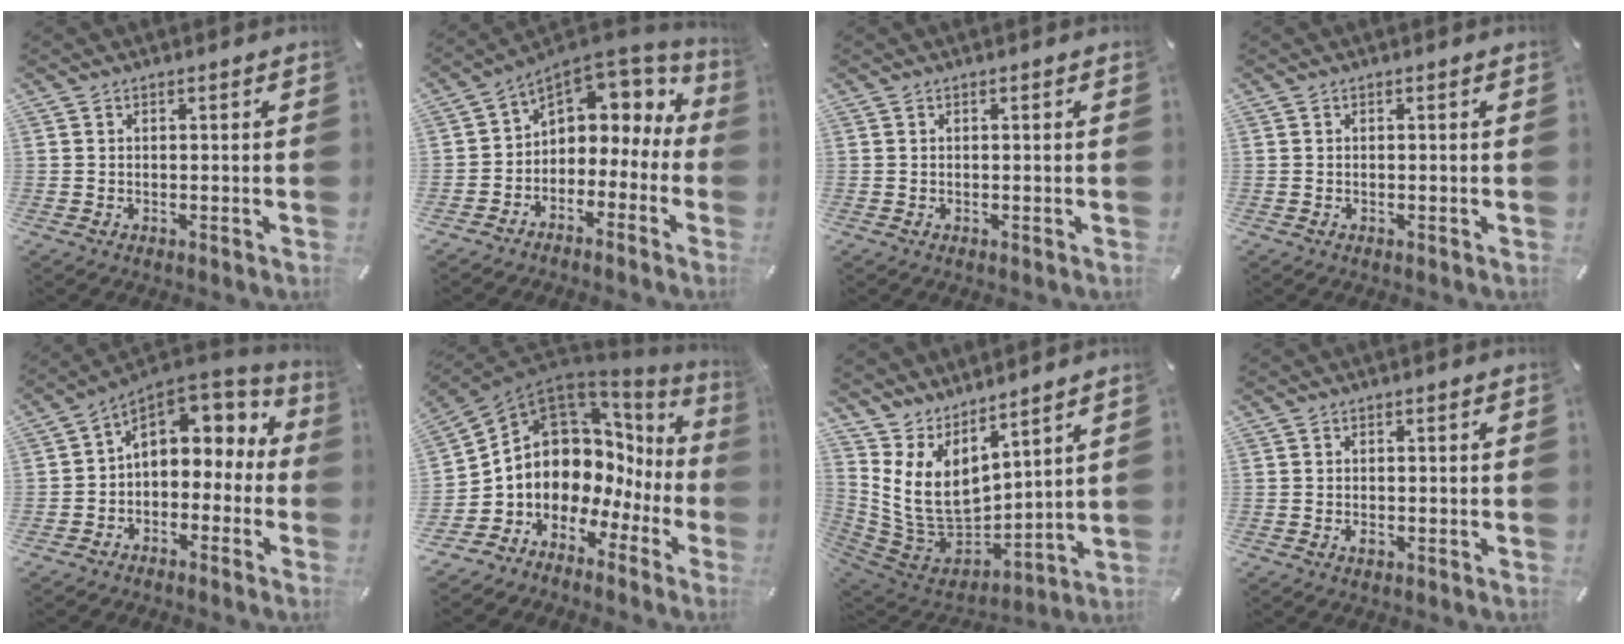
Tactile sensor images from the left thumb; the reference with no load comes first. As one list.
[{"total": 5.4, "force": [1.3, 4.9, 2.0], "torque": [-0.043, -0.022, 0.027]}, {"total": 0.0}, {"total": 0.0}, {"total": 8.8, "force": [3.3, 6.8, 4.5], "torque": [-0.070, -0.022, 0.062]}, {"total": 8.2, "force": [3.8, 6.9, 2.3], "torque": [-0.054, -0.084, 0.074]}, {"total": 10.6, "force": [4.2, 7.5, 6.3], "torque": [-0.156, -0.061, 0.093]}, {"total": 1.2, "force": [-0.3, 0.7, 0.9], "torque": [-0.017, 0.000, -0.006]}]